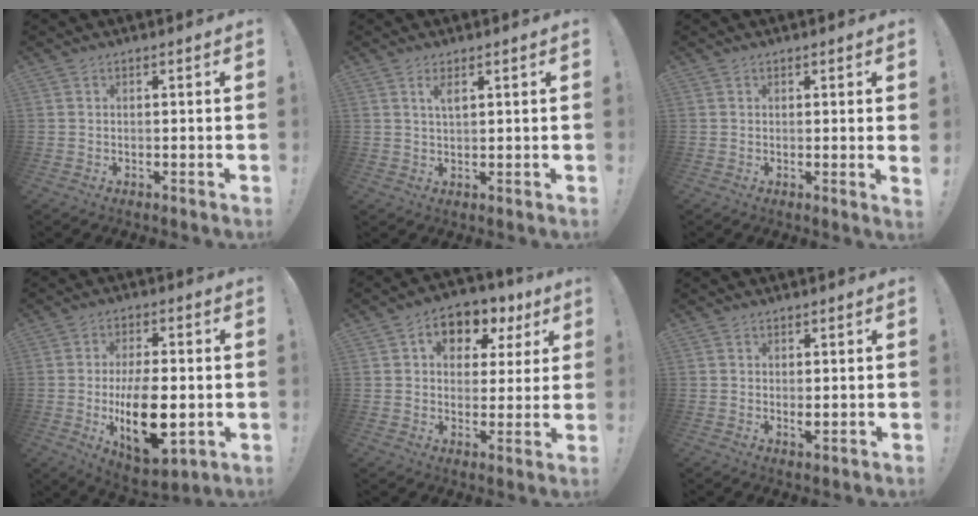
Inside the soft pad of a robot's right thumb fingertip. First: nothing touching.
{"total": 2.6, "force": [1.3, 0.7, 2.2], "torque": [-0.039, 0.000, 0.020]}
{"total": 1.4, "force": [0.6, -0.5, 1.1], "torque": [-0.010, -0.006, 0.007]}
{"total": 16.7, "force": [-2.8, 8.9, 13.9], "torque": [-0.219, -0.004, -0.038]}
{"total": 8.8, "force": [3.5, 6.8, 4.5], "torque": [-0.054, -0.020, 0.065]}
{"total": 1.6, "force": [0.5, 0.8, 1.2], "torque": [-0.015, -0.004, 0.009]}